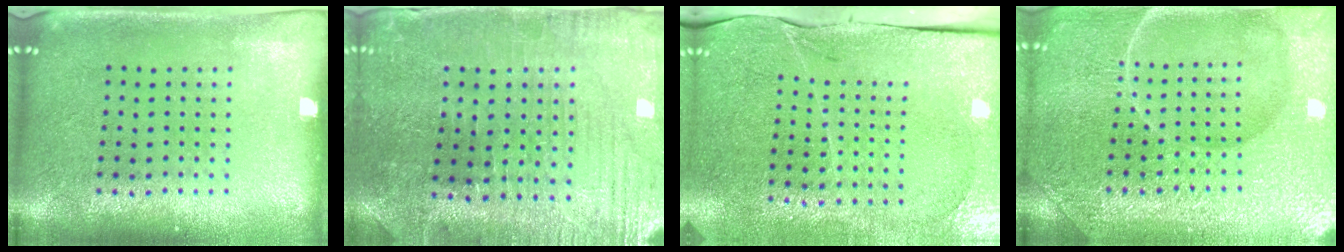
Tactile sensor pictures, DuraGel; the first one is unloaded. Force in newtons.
{"total": 1.3, "press": 1.2, "slide": 0.4}
{"total": 3.3, "press": 3.2, "slide": 0.6}
{"total": 5.6, "press": 5.6, "slide": 0.6}